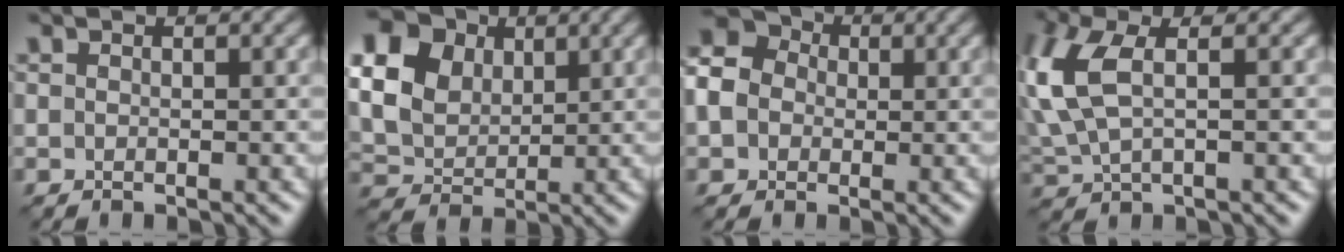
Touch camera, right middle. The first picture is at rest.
{"total": 17.2, "force": [6.6, 13.9, 7.6], "torque": [-0.208, 0.029, 0.103]}
{"total": 8.0, "force": [0.5, 7.1, 3.8], "torque": [-0.091, 0.032, -0.025]}
{"total": 6.9, "force": [1.3, 3.4, 5.8], "torque": [-0.171, 0.008, 0.027]}